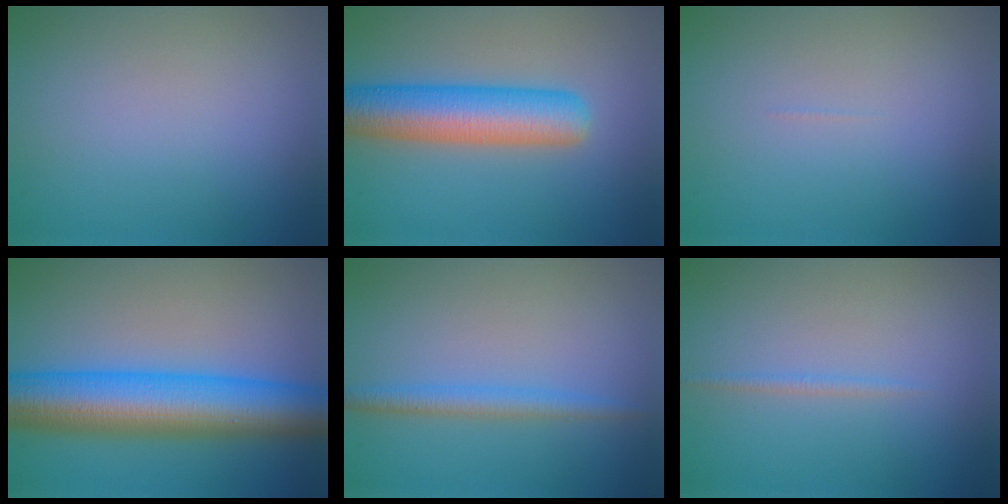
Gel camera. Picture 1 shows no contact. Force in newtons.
{"total": 7.7, "press": 7.7, "slide": 0.2}
{"total": 0.0}
{"total": 10.9, "press": 10.9, "slide": 0.2}
{"total": 2.1, "press": 2.1, "slide": 0.2}
{"total": 0.7, "press": 0.7, "slide": 0.1}